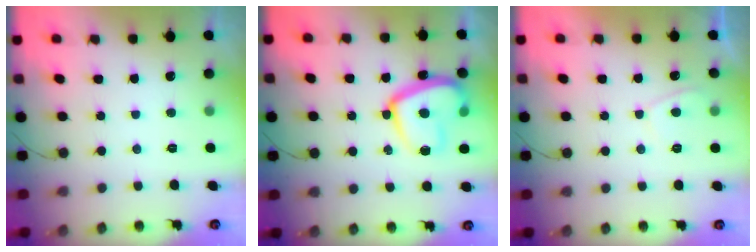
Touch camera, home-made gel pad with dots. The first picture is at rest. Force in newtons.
{"total": 16.8, "press": 16.8, "slide": 1.4}
{"total": 2.3, "press": 2.2, "slide": 0.7}